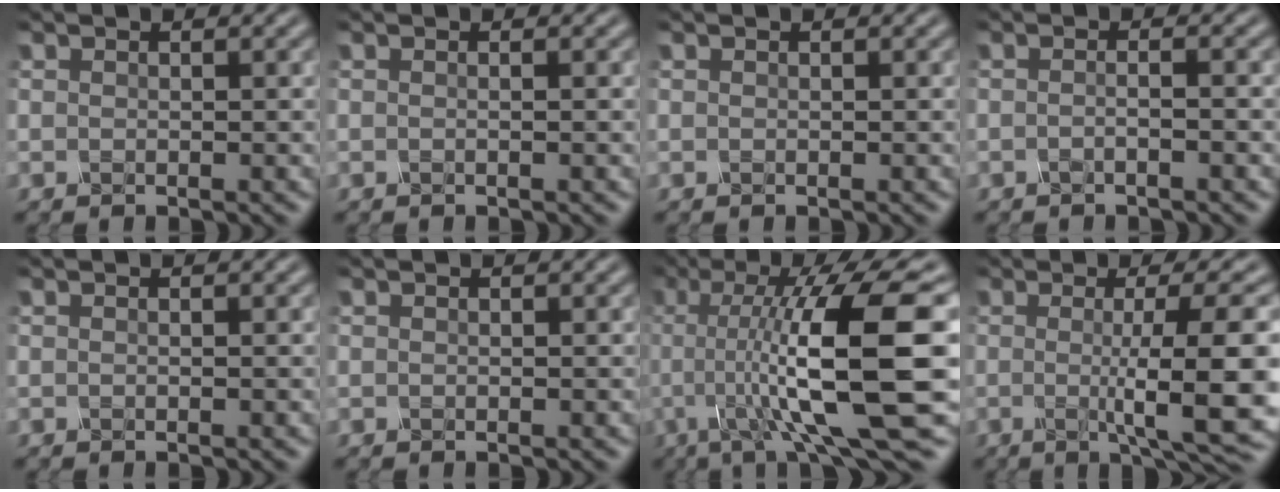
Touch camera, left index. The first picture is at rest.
{"total": 0.9, "force": [-0.1, 0.4, 0.7], "torque": [-0.006, -0.003, -0.014]}
{"total": 0.0}
{"total": 1.9, "force": [-0.2, 0.9, 1.7], "torque": [-0.006, -0.005, -0.026]}
{"total": 0.0}
{"total": 0.0}
{"total": 13.0, "force": [-0.5, 2.3, 12.8], "torque": [-0.195, 0.008, -0.004]}
{"total": 9.8, "force": [-0.9, 1.7, 9.6], "torque": [-0.127, -0.006, -0.009]}